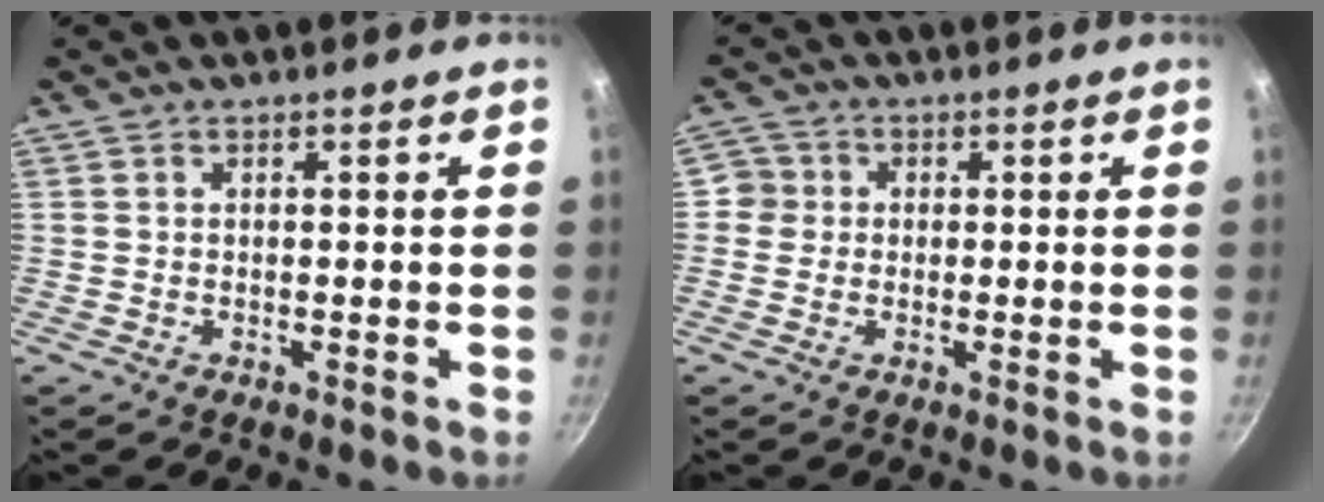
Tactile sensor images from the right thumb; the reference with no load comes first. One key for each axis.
{"total": 2.7, "fx": -0.3, "fy": 2.7, "fz": 0.4, "tx": 0.016, "ty": 0.008, "tz": -0.012}